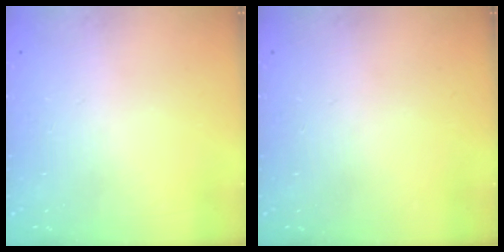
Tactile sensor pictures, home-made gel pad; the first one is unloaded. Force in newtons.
{"total": 0.0}